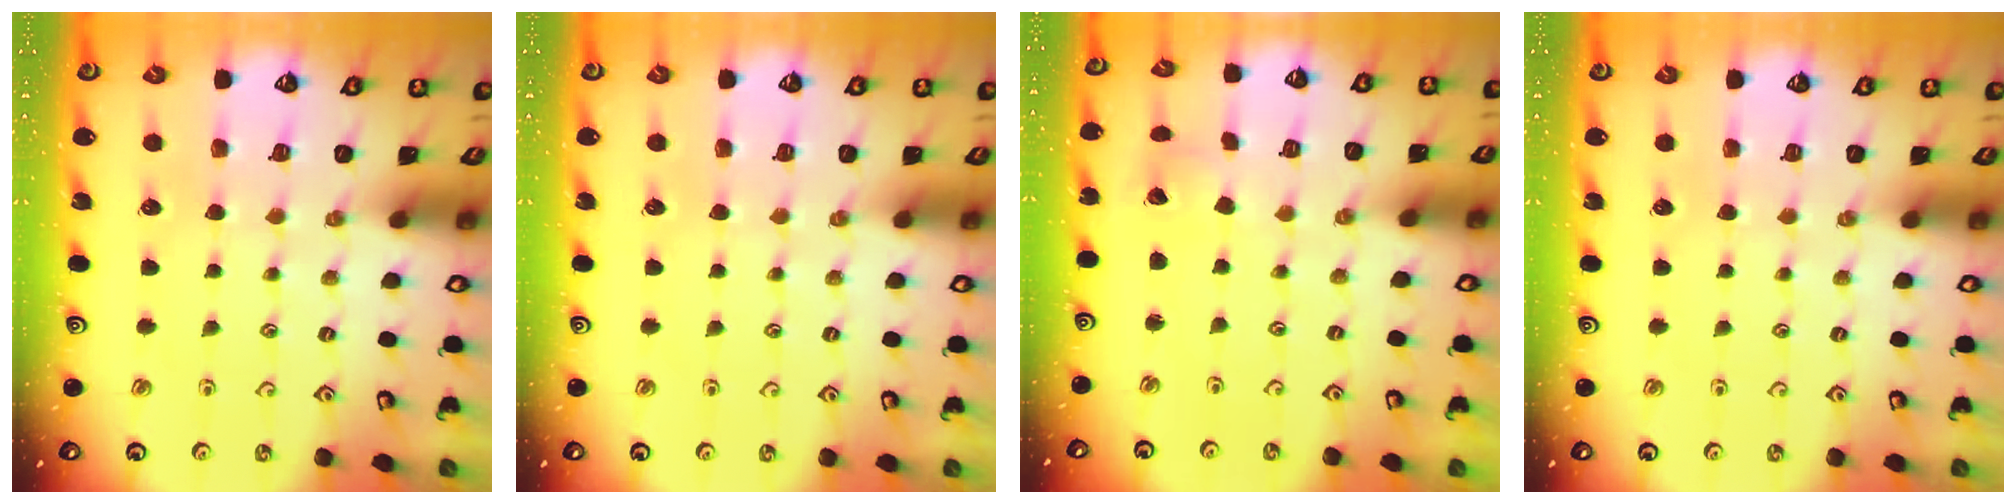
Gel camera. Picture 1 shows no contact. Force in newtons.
{"total": 0.0}
{"total": 3.3, "press": 3.3, "slide": 0.3}
{"total": 0.0}